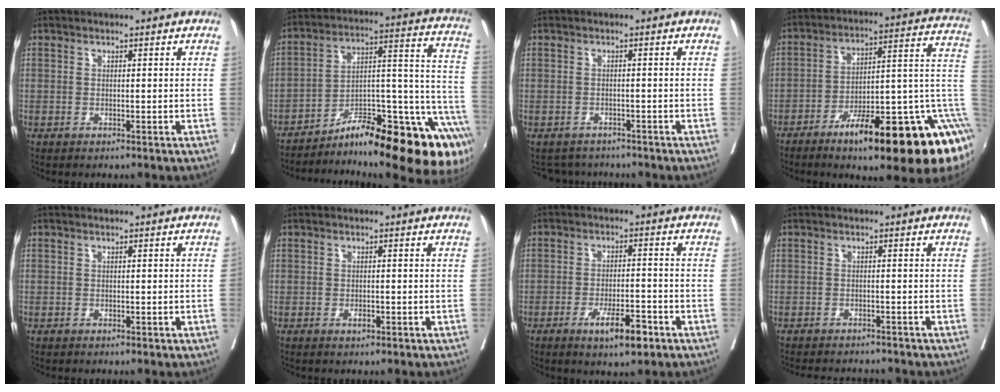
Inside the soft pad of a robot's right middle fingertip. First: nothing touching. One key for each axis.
{"total": 27.2, "fx": -19.3, "fy": 4.0, "fz": 18.7, "tx": -0.161, "ty": 0.018, "tz": -0.285}
{"total": 4.6, "fx": -4.4, "fy": 1.4, "fz": -0.2, "tx": 0.007, "ty": 0.005, "tz": -0.060}
{"total": 25.1, "fx": -9.4, "fy": 4.9, "fz": 22.8, "tx": -0.196, "ty": 0.041, "tz": -0.135}
{"total": 0.0}
{"total": 1.1, "fx": -0.6, "fy": 0.4, "fz": 0.8, "tx": -0.014, "ty": 0.000, "tz": -0.009}
{"total": 6.4, "fx": -3.6, "fy": 1.4, "fz": 5.1, "tx": -0.085, "ty": -0.005, "tz": -0.054}
{"total": 6.4, "fx": -6.2, "fy": 1.2, "fz": 1.5, "tx": -0.014, "ty": -0.006, "tz": -0.082}